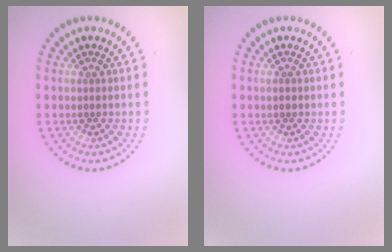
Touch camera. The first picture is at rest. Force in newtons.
{"total": 0.7, "press": 0.7, "slide": 0.0}